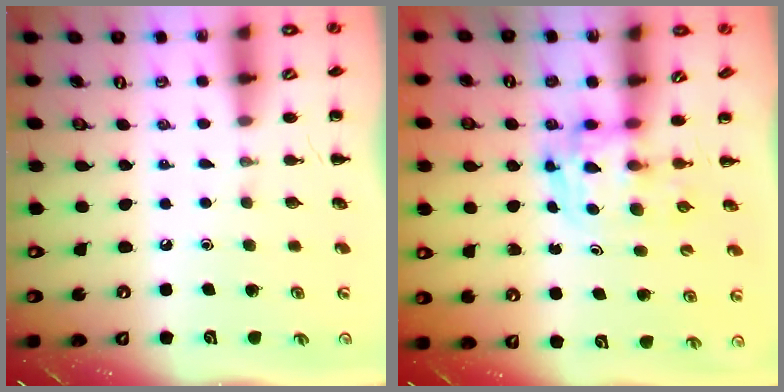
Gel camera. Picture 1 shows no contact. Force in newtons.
{"total": 3.6, "press": 3.5, "slide": 0.6}